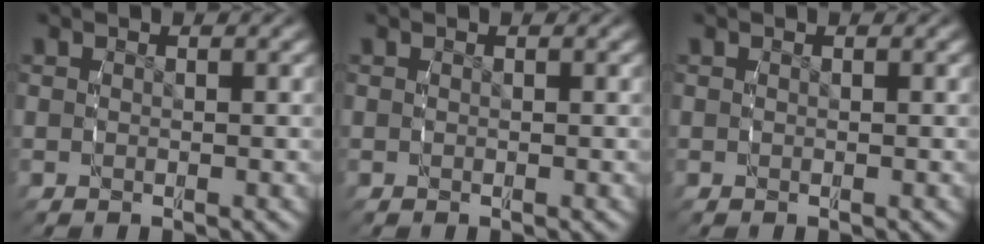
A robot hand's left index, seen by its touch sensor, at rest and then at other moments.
{"total": 0.0}
{"total": 0.0}